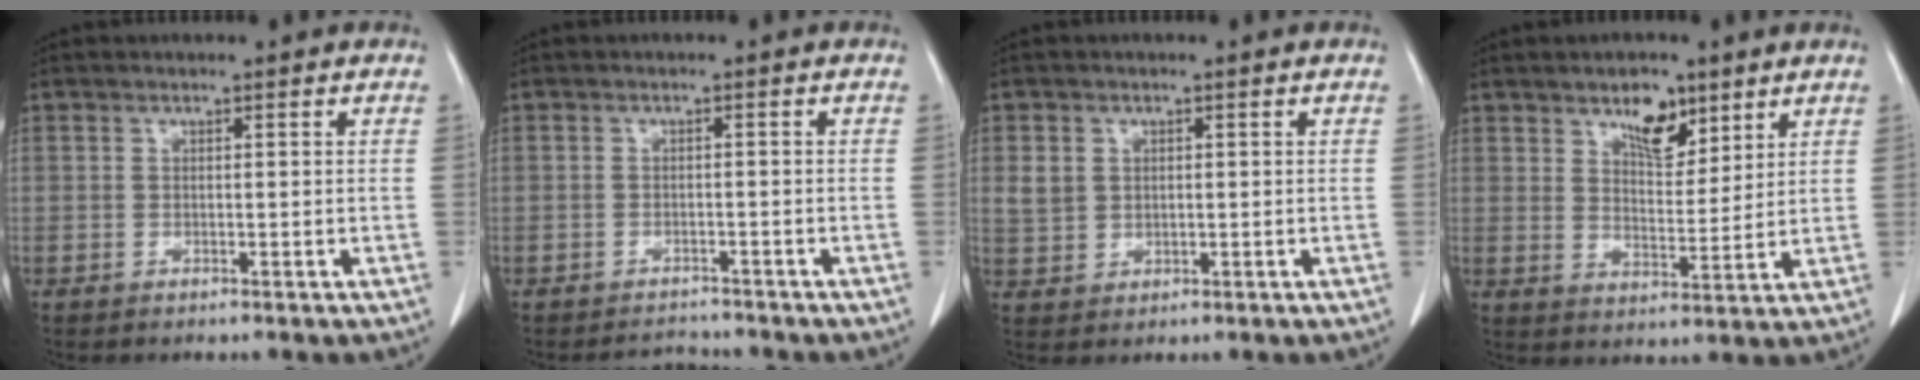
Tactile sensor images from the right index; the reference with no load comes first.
{"total": 2.2, "force": [-2.2, 0.4, -0.3], "torque": [0.004, -0.009, -0.030]}
{"total": 3.6, "force": [1.0, 3.1, 1.5], "torque": [-0.027, 0.008, 0.027]}
{"total": 6.8, "force": [4.4, 3.1, 4.1], "torque": [-0.067, -0.001, 0.077]}